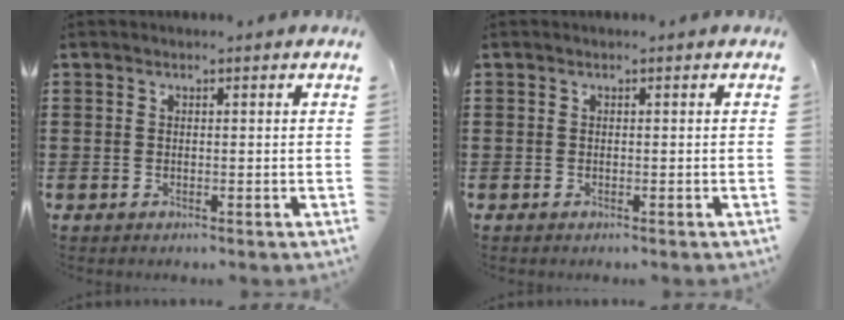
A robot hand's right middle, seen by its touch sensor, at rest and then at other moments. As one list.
[{"total": 0.0}]